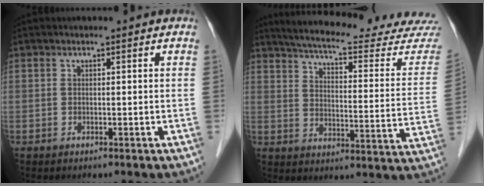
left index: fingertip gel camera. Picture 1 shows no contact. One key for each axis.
{"total": 25.2, "fx": 23.5, "fy": 1.3, "fz": 9.1, "tx": -0.137, "ty": -0.087, "tz": 0.290}